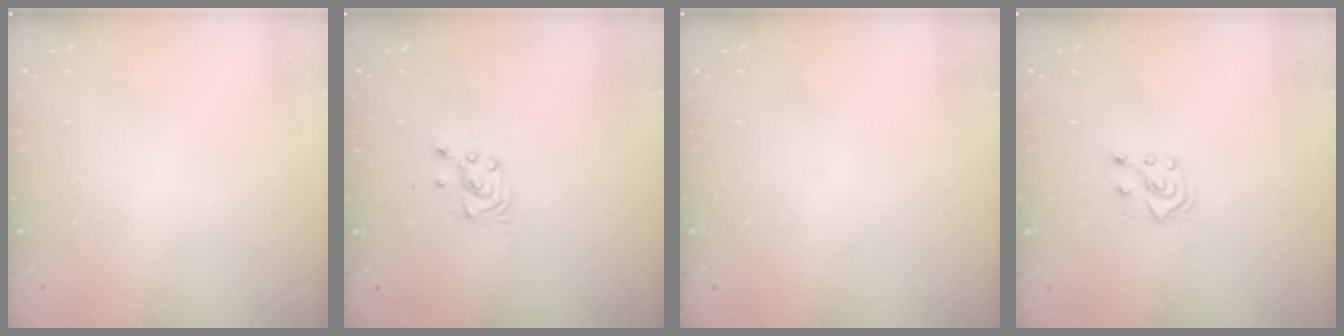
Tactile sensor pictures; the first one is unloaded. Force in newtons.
{"total": 2.9, "press": 2.9, "slide": 0.4}
{"total": 0.0}
{"total": 5.7, "press": 5.7, "slide": 0.8}